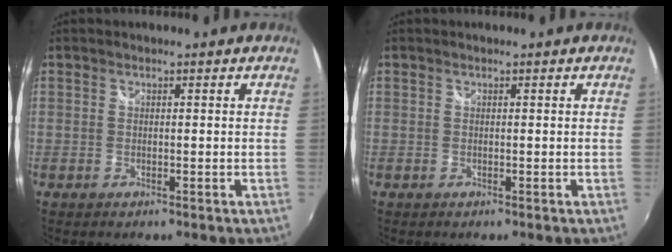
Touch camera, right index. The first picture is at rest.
{"total": 0.0}